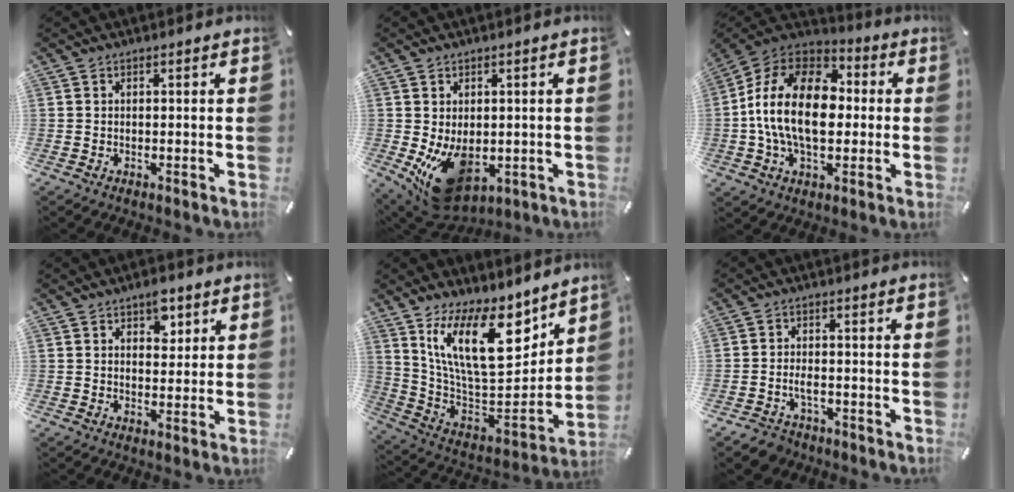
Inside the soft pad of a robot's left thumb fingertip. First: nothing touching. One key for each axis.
{"total": 12.2, "fx": -2.9, "fy": 7.8, "fz": 8.9, "tx": -0.146, "ty": 0.000, "tz": -0.043}
{"total": 19.9, "fx": -1.4, "fy": 13.4, "fz": 14.7, "tx": -0.309, "ty": 0.020, "tz": -0.027}
{"total": 5.1, "fx": 2.6, "fy": 3.2, "fz": 3.1, "tx": -0.027, "ty": -0.009, "tz": 0.039}
{"total": 22.2, "fx": 11.6, "fy": 10.9, "fz": 15.5, "tx": -0.281, "ty": -0.081, "tz": 0.201}
{"total": 3.9, "fx": -2.2, "fy": 2.6, "fz": 1.9, "tx": -0.040, "ty": 0.009, "tz": -0.041}